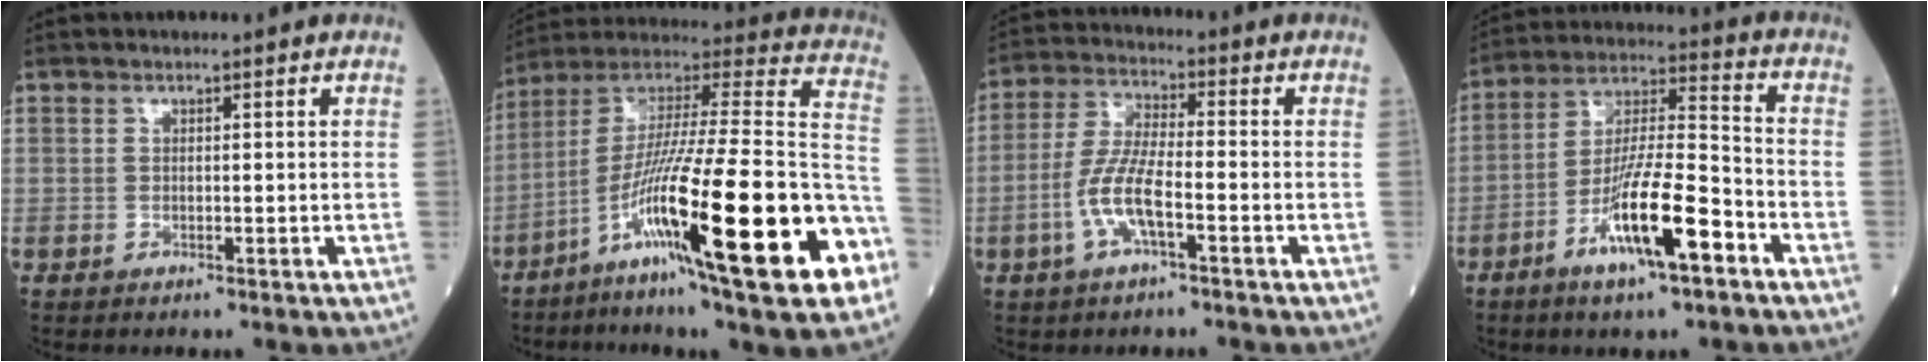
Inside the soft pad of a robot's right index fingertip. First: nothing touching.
{"total": 32.5, "force": [-12.3, 2.9, 29.9], "torque": [-0.438, -0.034, -0.216]}
{"total": 7.5, "force": [-2.8, 1.5, 6.8], "torque": [-0.151, 0.004, -0.057]}
{"total": 13.6, "force": [-6.6, 1.8, 11.7], "torque": [-0.216, -0.006, -0.121]}